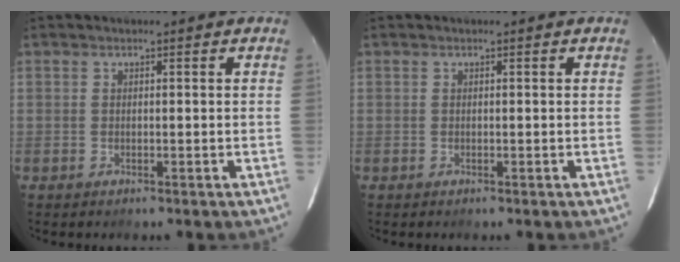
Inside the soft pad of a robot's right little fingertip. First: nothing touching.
{"total": 0.0}